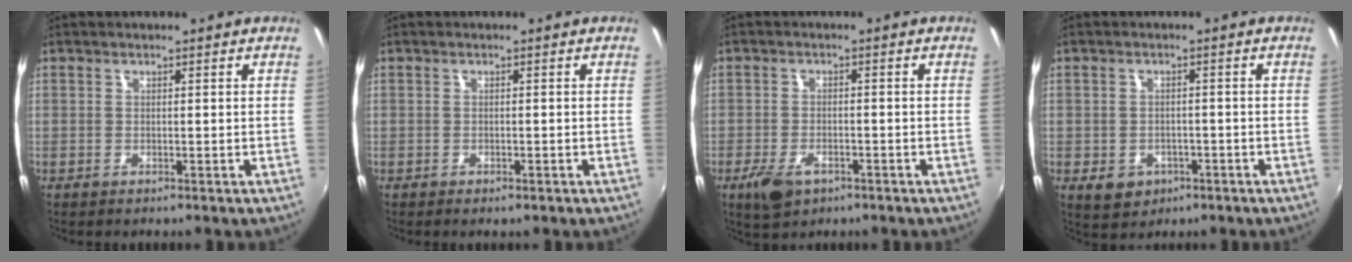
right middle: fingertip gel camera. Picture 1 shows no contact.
{"total": 1.4, "force": [-1.0, 0.6, 0.7], "torque": [-0.015, -0.004, -0.013]}
{"total": 6.0, "force": [-3.5, 3.2, 3.7], "torque": [-0.093, -0.015, -0.061]}
{"total": 5.6, "force": [-2.6, 4.4, 2.5], "torque": [-0.060, -0.004, -0.028]}